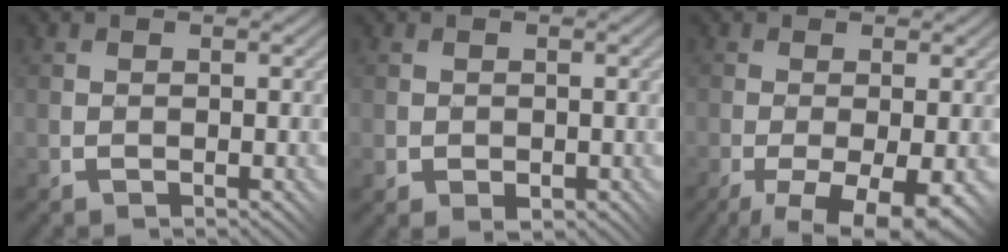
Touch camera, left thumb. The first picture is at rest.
{"total": 1.3, "force": [-0.3, 1.0, 0.8], "torque": [-0.020, -0.010, -0.003]}
{"total": 8.7, "force": [-4.6, 3.0, 6.7], "torque": [-0.108, -0.025, -0.061]}